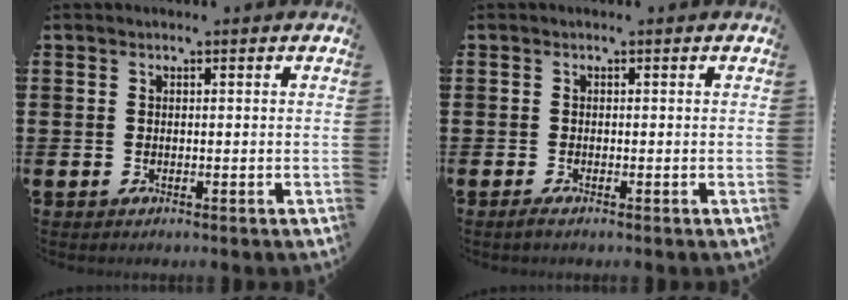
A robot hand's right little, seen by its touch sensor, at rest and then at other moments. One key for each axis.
{"total": 0.7, "fx": -0.3, "fy": 0.1, "fz": 0.6, "tx": -0.011, "ty": -0.003, "tz": -0.005}